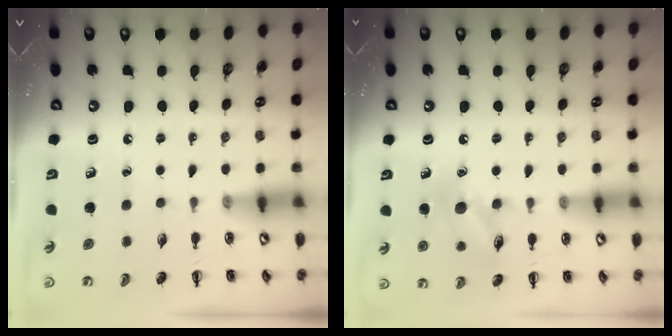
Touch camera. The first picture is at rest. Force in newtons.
{"total": 10.7, "press": 10.7, "slide": 0.8}